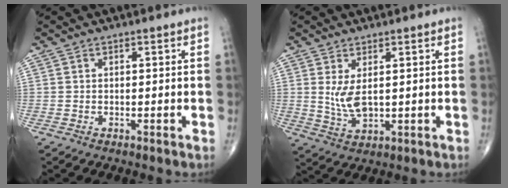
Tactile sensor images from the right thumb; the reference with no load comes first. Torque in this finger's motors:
{"motor_torque": [-0.97, 0.69, 0.37, 0.65, 0.03]}